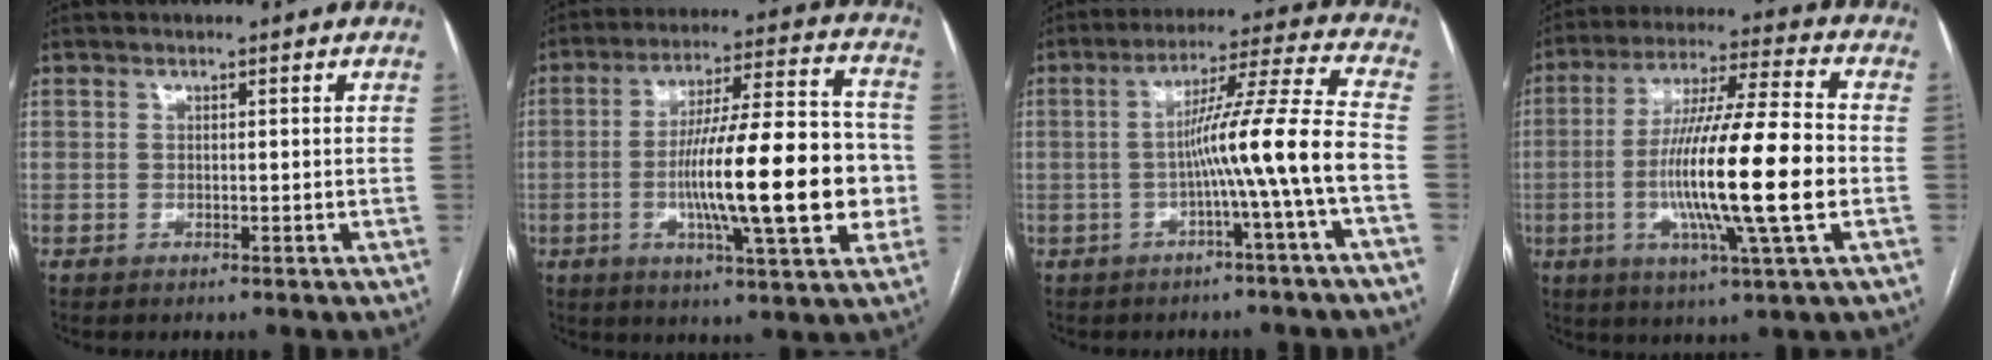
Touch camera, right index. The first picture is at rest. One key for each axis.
{"total": 19.8, "fx": -2.9, "fy": 3.1, "fz": 19.3, "tx": -0.304, "ty": 0.014, "tz": -0.043}
{"total": 11.2, "fx": -3.1, "fy": -2.2, "fz": 10.5, "tx": -0.170, "ty": 0.020, "tz": -0.050}
{"total": 17.9, "fx": -2.9, "fy": 0.3, "fz": 17.6, "tx": -0.319, "ty": -0.007, "tz": -0.057}